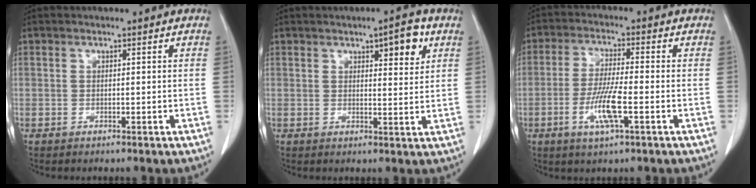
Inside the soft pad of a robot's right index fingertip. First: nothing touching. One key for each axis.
{"total": 5.2, "fx": 2.8, "fy": 1.3, "fz": 4.2, "tx": -0.058, "ty": -0.003, "tz": 0.037}
{"total": 7.4, "fx": -2.5, "fy": 0.5, "fz": 7.0, "tx": -0.139, "ty": -0.010, "tz": -0.048}